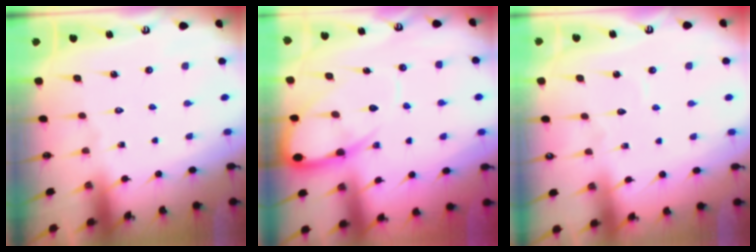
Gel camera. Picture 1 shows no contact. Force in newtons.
{"total": 10.3, "press": 10.2, "slide": 1.2}
{"total": 2.4, "press": 2.4, "slide": 0.3}